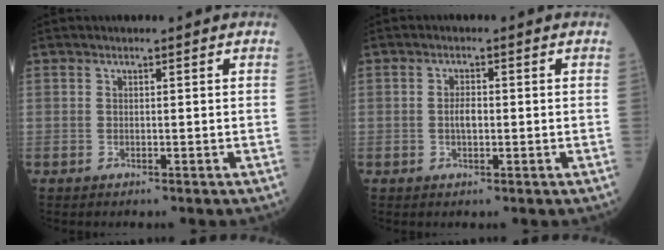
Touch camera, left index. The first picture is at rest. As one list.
[{"total": 2.0, "force": [-0.3, 0.9, 1.8], "torque": [-0.034, -0.001, -0.007]}]